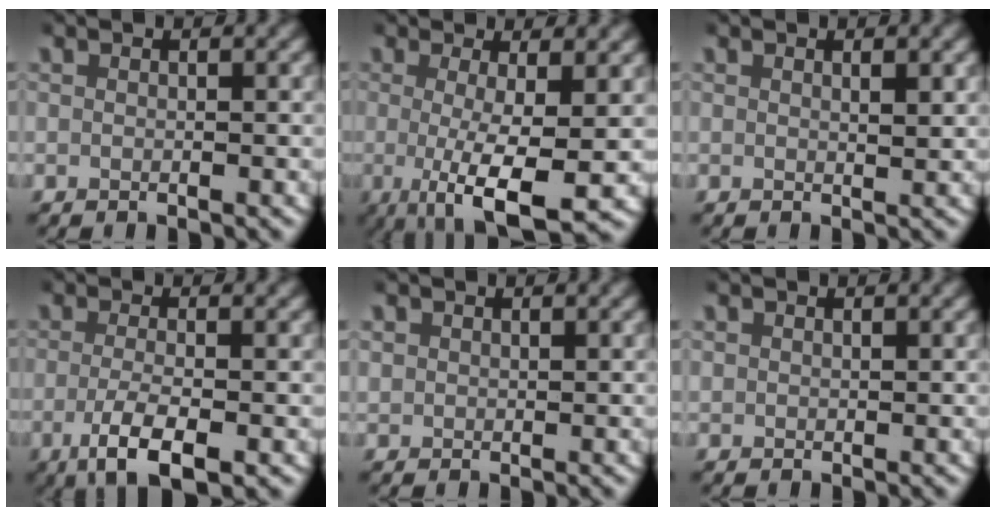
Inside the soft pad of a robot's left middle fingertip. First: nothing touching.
{"total": 6.7, "force": [-2.1, 1.9, 6.0], "torque": [-0.115, -0.033, -0.014]}
{"total": 0.9, "force": [0.8, 0.0, 0.2], "torque": [0.001, -0.006, 0.017]}
{"total": 4.9, "force": [-2.2, 1.6, 4.1], "torque": [-0.078, -0.023, -0.023]}
{"total": 1.5, "force": [0.7, 1.3, 0.1], "torque": [-0.013, -0.007, 0.017]}
{"total": 1.0, "force": [0.6, 0.8, -0.1], "torque": [-0.003, -0.004, 0.013]}